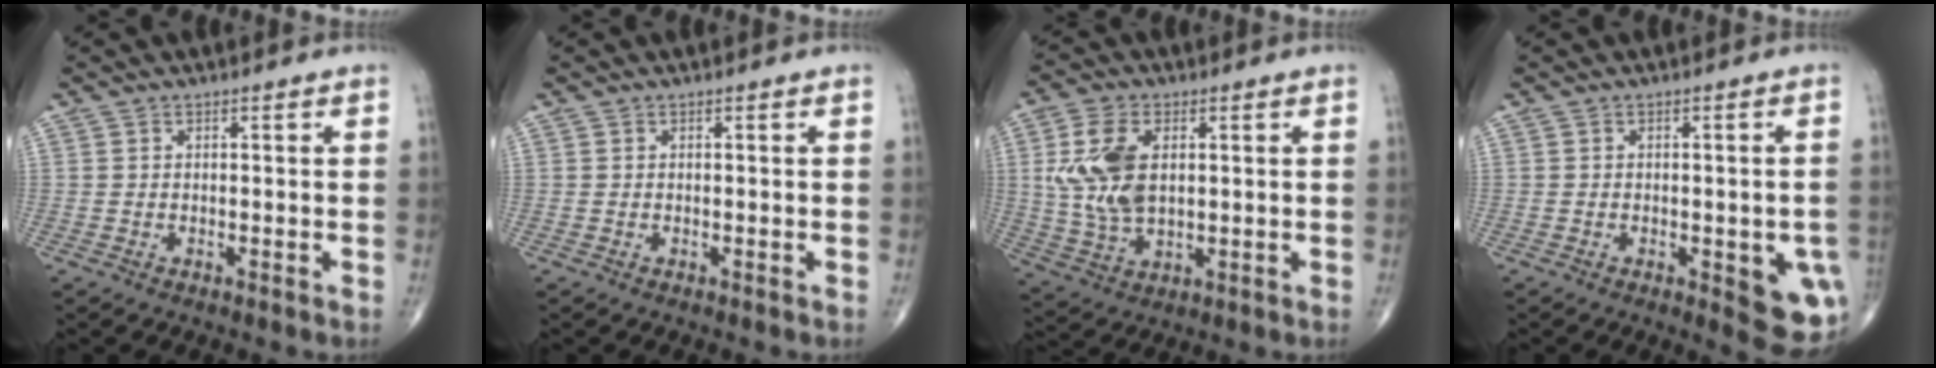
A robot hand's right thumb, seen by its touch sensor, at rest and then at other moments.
{"total": 0.0}
{"total": 11.8, "force": [2.0, 6.8, 9.4], "torque": [-0.191, -0.005, 0.044]}
{"total": 9.8, "force": [-2.6, 3.6, 8.8], "torque": [-0.081, -0.005, -0.022]}